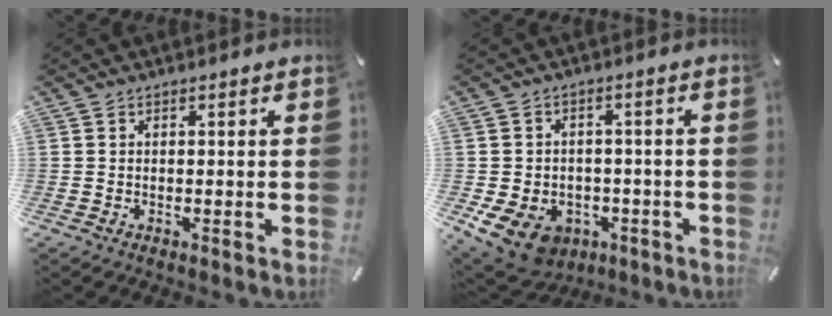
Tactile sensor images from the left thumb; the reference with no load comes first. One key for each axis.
{"total": 9.9, "fx": -4.7, "fy": 7.5, "fz": 4.5, "tx": -0.096, "ty": 0.025, "tz": -0.082}